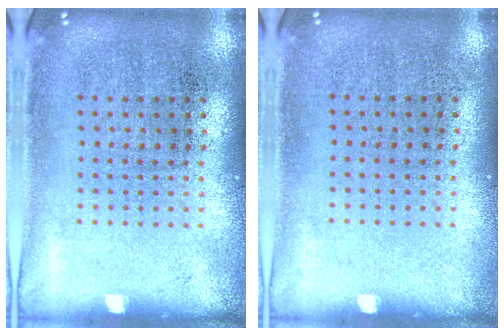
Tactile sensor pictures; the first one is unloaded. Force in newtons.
{"total": 0.0}